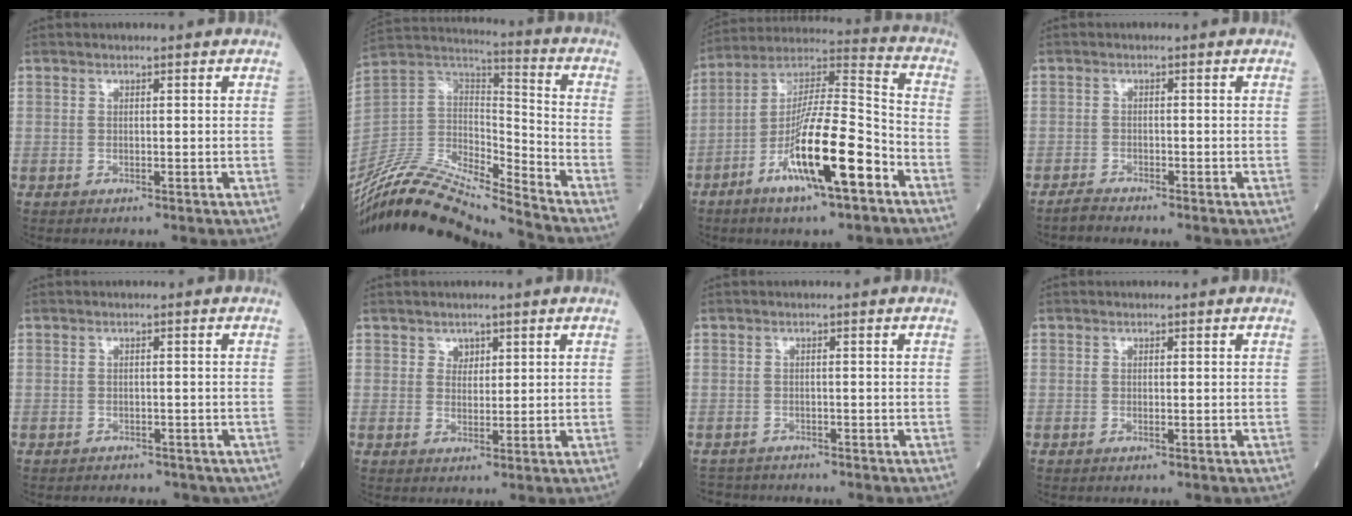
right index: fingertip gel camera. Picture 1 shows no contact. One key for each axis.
{"total": 21.4, "fx": -19.5, "fy": 1.3, "fz": 8.5, "tx": -0.188, "ty": 0.014, "tz": -0.360}
{"total": 17.3, "fx": -7.7, "fy": 2.2, "fz": 15.3, "tx": -0.283, "ty": -0.007, "tz": -0.136}
{"total": 1.6, "fx": -1.6, "fy": -0.2, "fz": 0.0, "tx": -0.006, "ty": -0.006, "tz": -0.032}
{"total": 6.3, "fx": -5.1, "fy": 3.3, "fz": 1.7, "tx": -0.022, "ty": 0.005, "tz": -0.049}
{"total": 1.8, "fx": 1.1, "fy": 1.3, "fz": 0.5, "tx": 0.000, "ty": -0.001, "tz": 0.016}
{"total": 3.2, "fx": -2.9, "fy": 1.0, "fz": -0.7, "tx": 0.008, "ty": -0.006, "tz": -0.054}
{"total": 0.5, "fx": -0.1, "fy": 0.0, "fz": 0.5, "tx": -0.014, "ty": -0.001, "tz": -0.002}